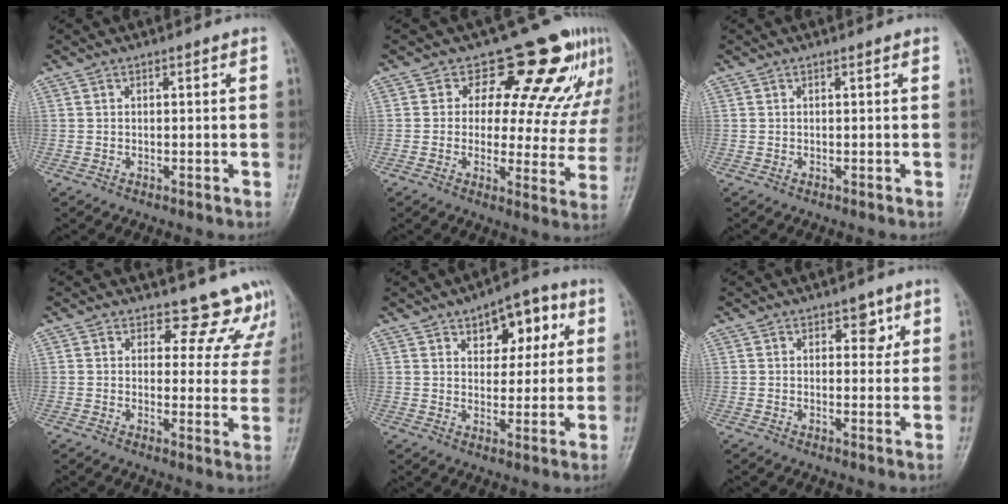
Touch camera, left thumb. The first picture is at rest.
{"total": 15.3, "force": [10.4, 8.0, 7.9], "torque": [-0.036, -0.058, 0.113]}
{"total": 0.0}
{"total": 11.1, "force": [9.9, 5.0, -0.1], "torque": [0.060, -0.062, 0.081]}
{"total": 9.9, "force": [4.2, 5.8, 6.7], "torque": [-0.047, -0.007, 0.054]}
{"total": 3.6, "force": [1.6, 2.4, 2.1], "torque": [0.002, -0.005, 0.017]}